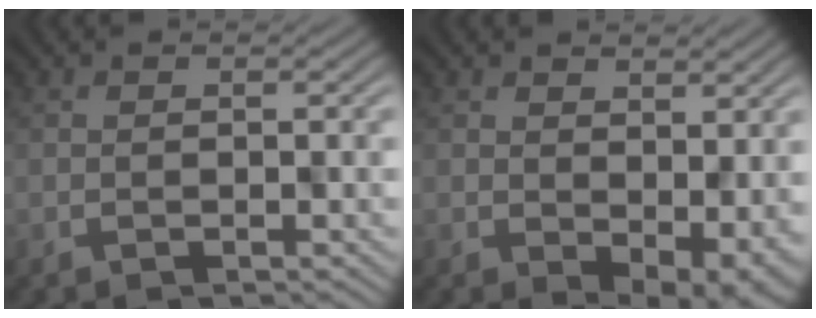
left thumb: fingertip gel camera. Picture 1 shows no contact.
{"total": 5.4, "force": [-1.2, 2.7, 4.5], "torque": [-0.060, -0.018, 0.014]}